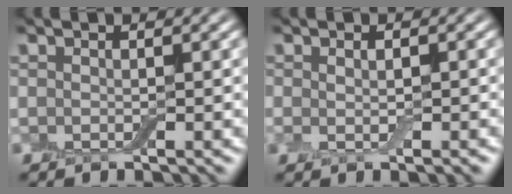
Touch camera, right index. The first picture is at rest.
{"total": 1.6, "force": [-0.1, 0.7, 1.4], "torque": [-0.025, -0.001, 0.000]}